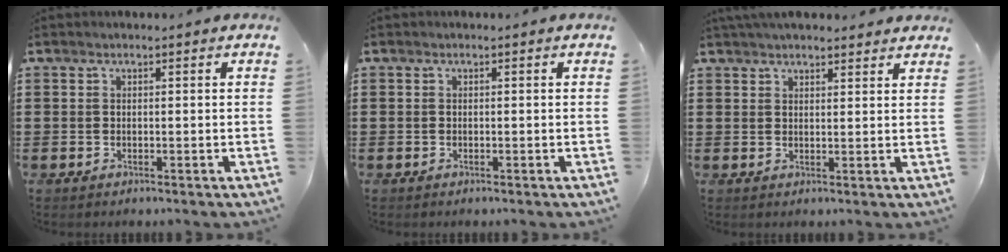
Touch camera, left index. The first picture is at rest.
{"total": 0.0}
{"total": 3.2, "force": [3.1, 0.5, 0.9], "torque": [-0.024, -0.001, 0.058]}